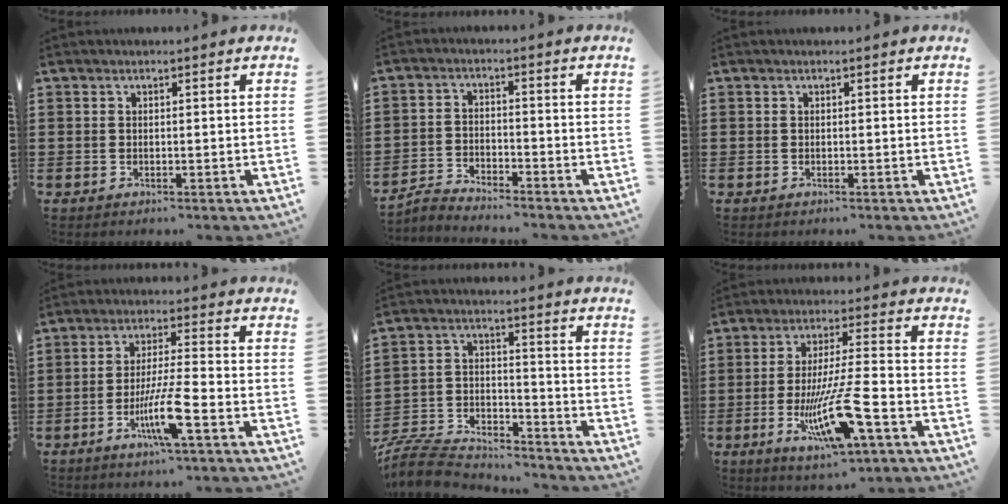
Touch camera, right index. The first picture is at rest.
{"total": 2.8, "force": [-2.8, 0.1, 0.1], "torque": [-0.016, 0.001, -0.063]}
{"total": 0.0}
{"total": 8.2, "force": [-3.6, 0.4, 7.3], "torque": [-0.144, -0.013, -0.068]}
{"total": 7.8, "force": [-7.5, 1.6, 1.4], "torque": [-0.047, 0.004, -0.154]}
{"total": 13.2, "force": [-5.3, 2.1, 11.9], "torque": [-0.236, -0.009, -0.094]}